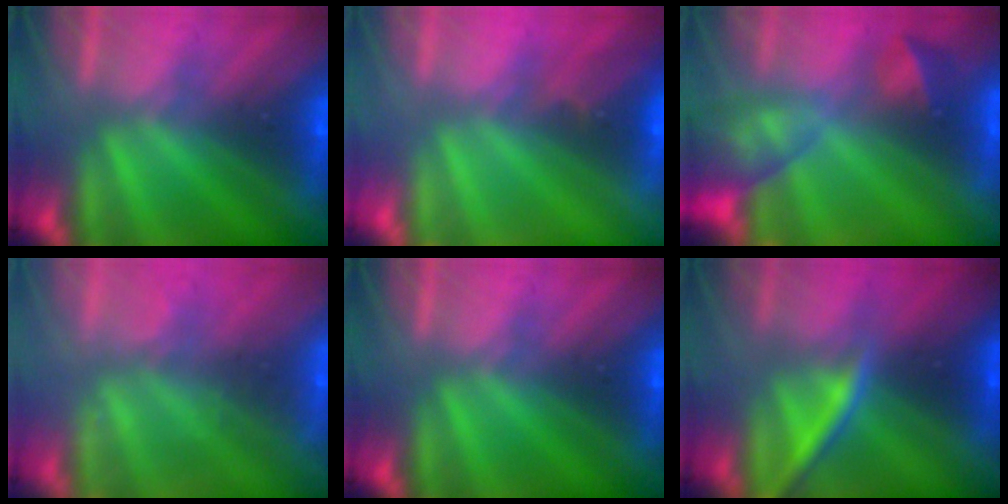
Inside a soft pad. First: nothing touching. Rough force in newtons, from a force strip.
{"total": 2.6}
{"total": 9.3}
{"total": 2.3}
{"total": 0.0}
{"total": 2.3}